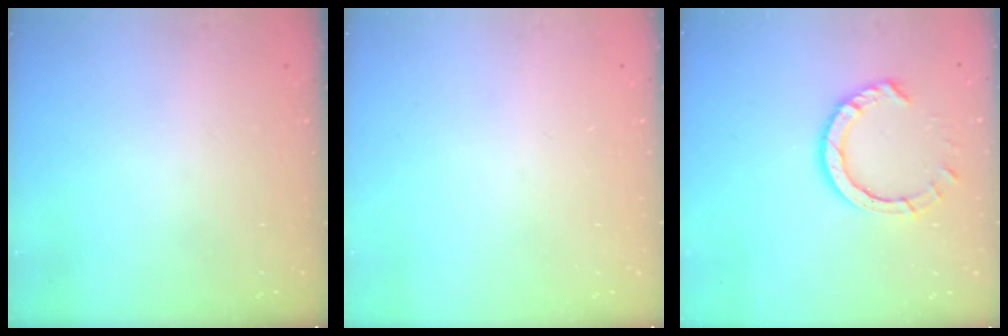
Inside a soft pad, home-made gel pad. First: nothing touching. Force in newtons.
{"total": 0.0}
{"total": 8.9, "press": 8.8, "slide": 0.8}